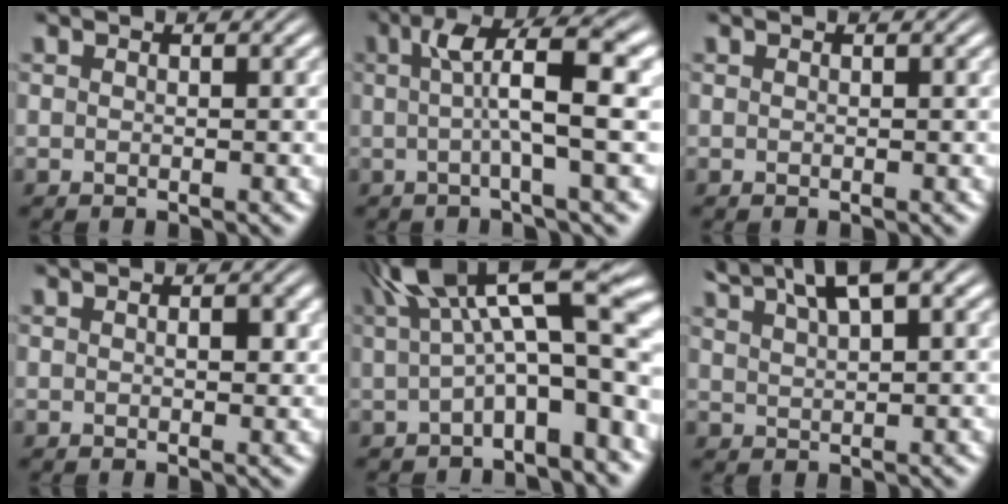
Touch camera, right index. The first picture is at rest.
{"total": 6.3, "force": [1.0, 1.1, 6.1], "torque": [-0.092, 0.015, 0.009]}
{"total": 0.0}
{"total": 1.0, "force": [0.1, 0.4, 0.9], "torque": [-0.013, -0.001, -0.001]}
{"total": 9.7, "force": [1.1, 4.4, 8.6], "torque": [-0.116, 0.010, 0.015]}
{"total": 6.3, "force": [4.6, 1.6, 4.0], "torque": [-0.067, 0.012, 0.081]}